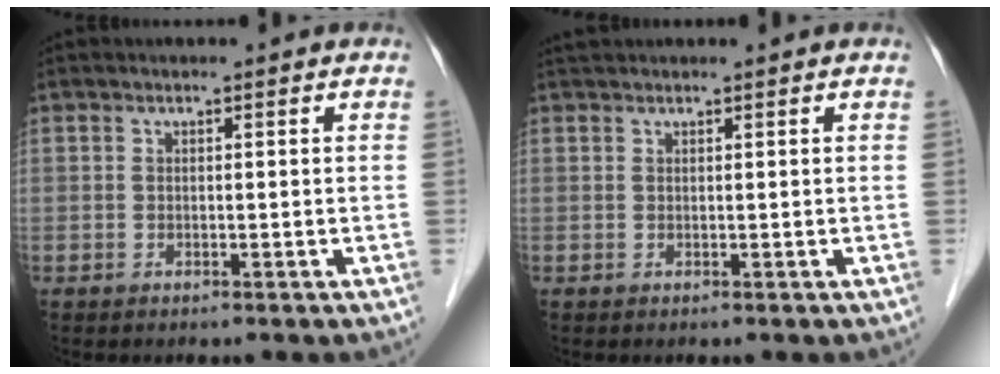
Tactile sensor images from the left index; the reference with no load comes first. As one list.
[{"total": 1.1, "force": [1.1, -0.1, 0.3], "torque": [-0.008, 0.014, 0.027]}]